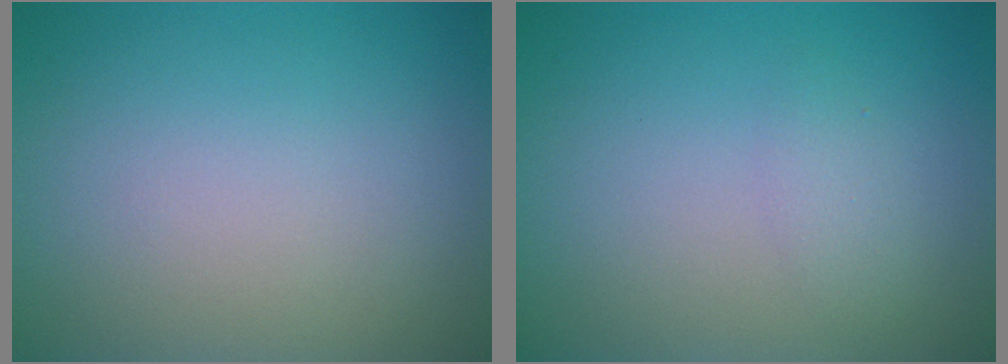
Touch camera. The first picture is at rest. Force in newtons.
{"total": 1.2, "press": 1.2, "slide": 0.1}